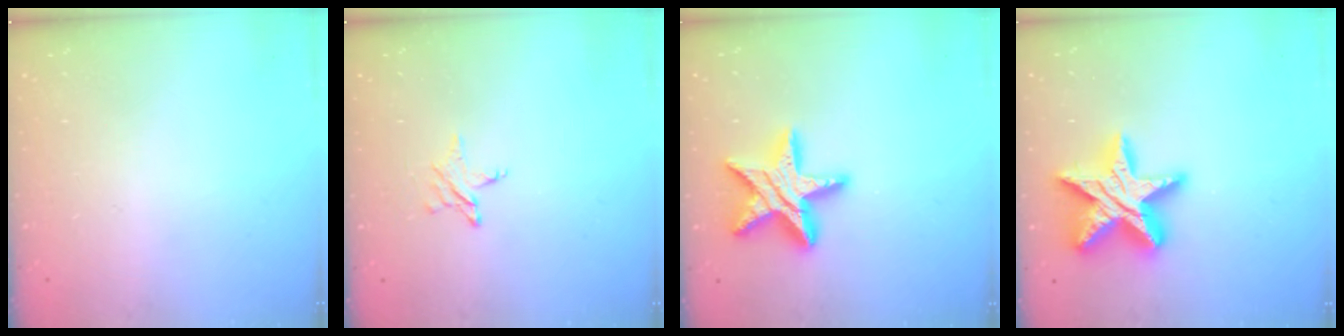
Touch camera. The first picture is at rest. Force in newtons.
{"total": 3.6, "press": 3.6, "slide": 0.3}
{"total": 18.2, "press": 18.1, "slide": 1.4}
{"total": 19.7, "press": 19.7, "slide": 1.7}